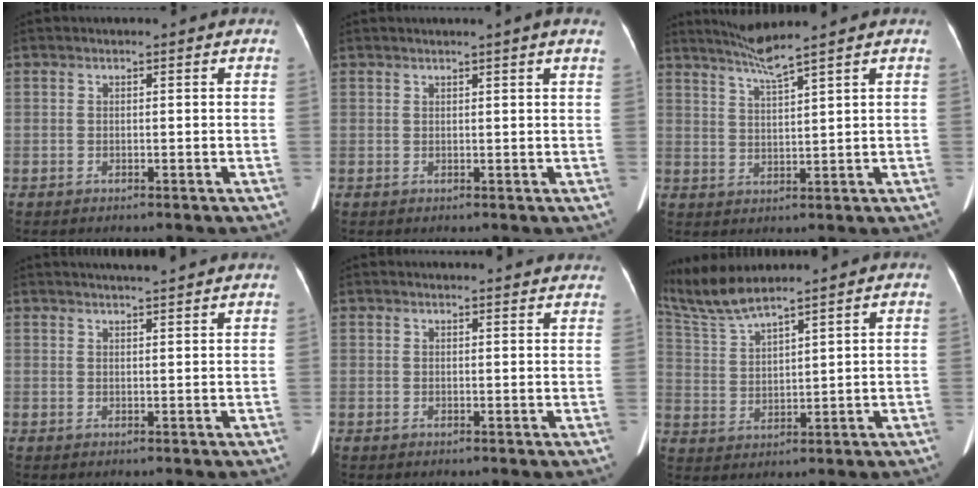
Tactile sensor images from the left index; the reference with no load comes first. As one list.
[{"total": 2.4, "force": [1.7, -0.6, 1.5], "torque": [-0.017, 0.006, 0.022]}, {"total": 4.6, "force": [3.9, -1.7, 1.8], "torque": [-0.040, -0.009, 0.080]}, {"total": 5.9, "force": [5.3, -0.1, 2.5], "torque": [-0.038, 0.016, 0.062]}, {"total": 10.1, "force": [9.7, 1.4, 2.5], "torque": [-0.008, 0.006, 0.088]}, {"total": 7.9, "force": [7.3, -0.5, 3.0], "torque": [-0.080, 0.007, 0.156]}]